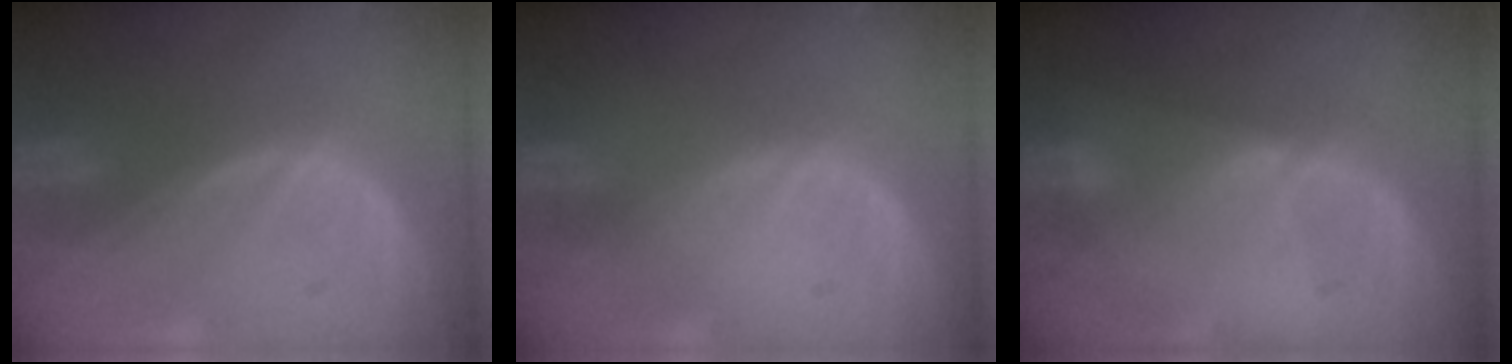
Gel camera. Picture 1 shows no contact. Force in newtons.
{"total": 0.0}
{"total": 2.6, "press": 2.4, "slide": 0.9}